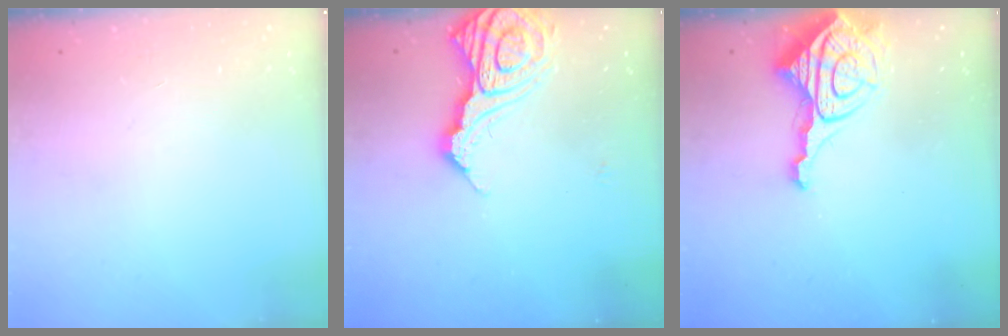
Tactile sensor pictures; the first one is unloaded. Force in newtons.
{"total": 15.9, "press": 15.8, "slide": 1.9}
{"total": 11.8, "press": 11.7, "slide": 1.2}